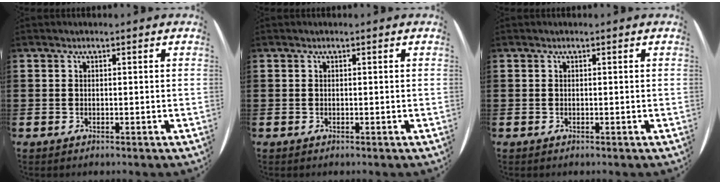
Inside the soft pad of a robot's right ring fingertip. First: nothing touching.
{"total": 0.0}
{"total": 0.0}